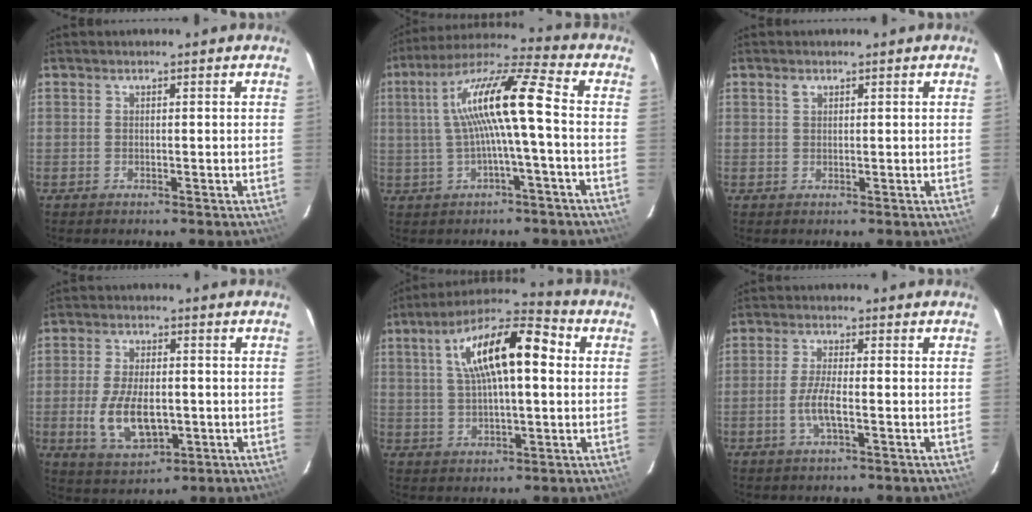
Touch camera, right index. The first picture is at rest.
{"total": 13.3, "force": [0.6, 0.9, 13.3], "torque": [-0.255, 0.022, 0.013]}
{"total": 1.0, "force": [0.6, 0.7, 0.5], "torque": [-0.010, 0.003, 0.011]}
{"total": 10.6, "force": [-2.0, 5.3, 9.0], "torque": [-0.183, -0.010, -0.027]}
{"total": 16.8, "force": [4.3, 6.0, 15.1], "torque": [-0.261, 0.033, 0.065]}
{"total": 4.9, "force": [-1.5, 0.8, 4.6], "torque": [-0.093, -0.003, -0.030]}